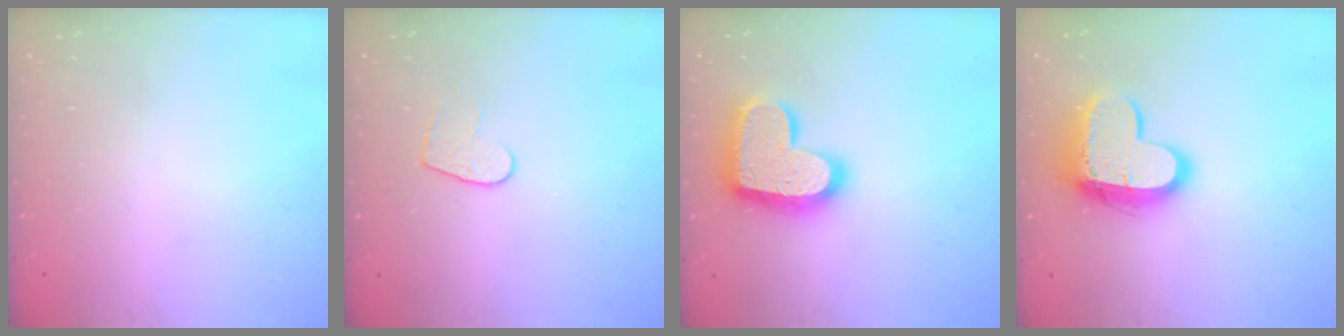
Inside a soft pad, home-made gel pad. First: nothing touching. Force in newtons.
{"total": 6.7, "press": 6.7, "slide": 0.4}
{"total": 19.0, "press": 19.0, "slide": 1.1}
{"total": 14.4, "press": 14.4, "slide": 1.0}